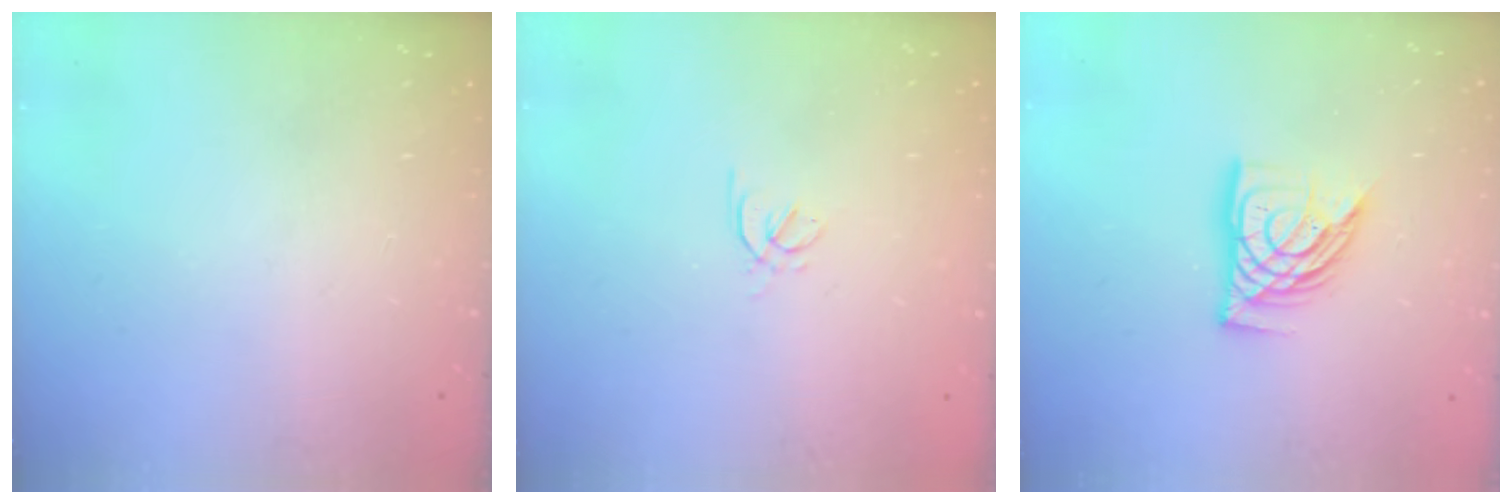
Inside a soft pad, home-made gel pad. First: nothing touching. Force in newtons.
{"total": 1.6, "press": 1.5, "slide": 0.5}
{"total": 12.1, "press": 12.0, "slide": 1.4}